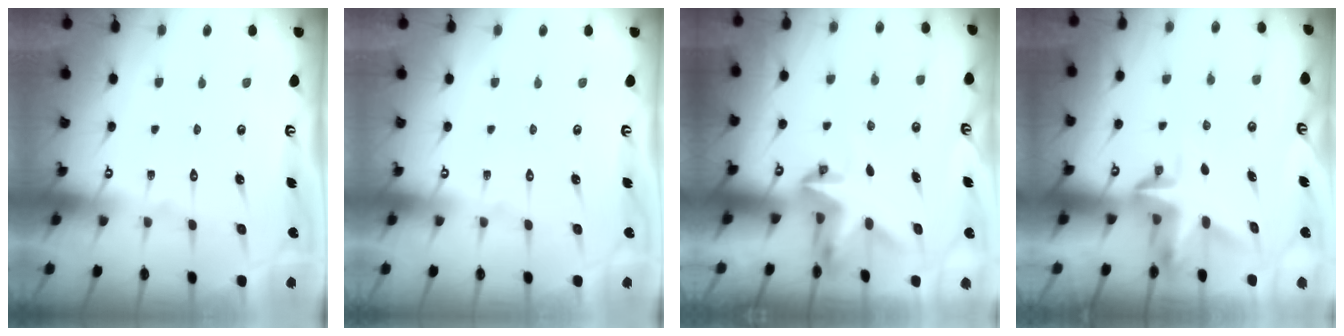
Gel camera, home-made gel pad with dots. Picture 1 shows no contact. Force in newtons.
{"total": 0.0}
{"total": 3.3, "press": 3.3, "slide": 0.2}
{"total": 3.3, "press": 3.2, "slide": 0.4}